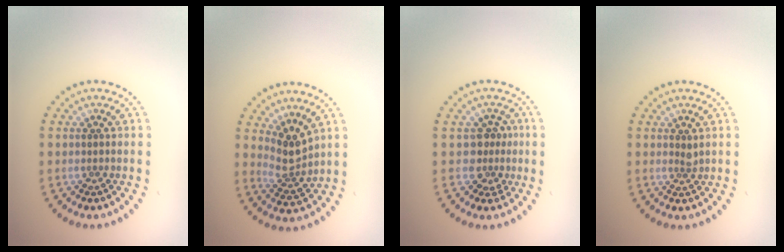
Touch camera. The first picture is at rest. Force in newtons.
{"total": 2.8, "press": 2.2, "slide": 1.7}
{"total": 2.4, "press": 1.9, "slide": 1.6}
{"total": 0.6, "press": 0.5, "slide": 0.3}